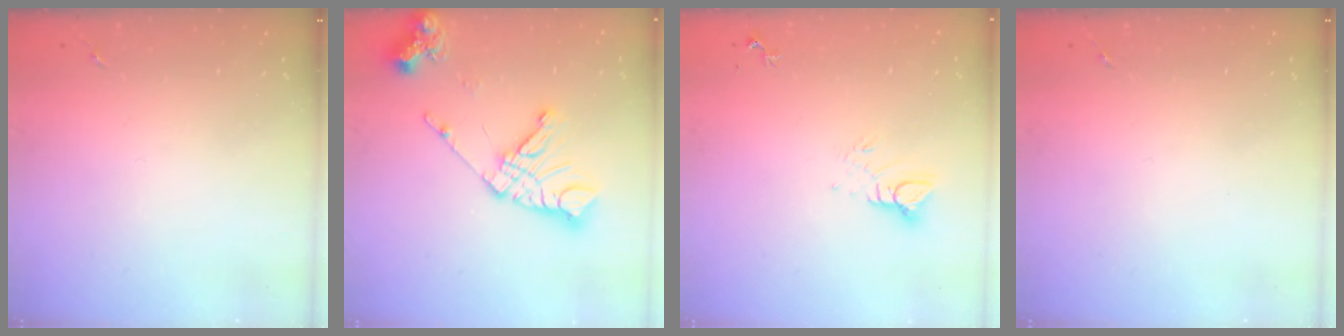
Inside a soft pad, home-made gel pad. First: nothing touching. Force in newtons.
{"total": 16.8, "press": 16.7, "slide": 2.2}
{"total": 5.6, "press": 5.6, "slide": 0.0}
{"total": 0.0}